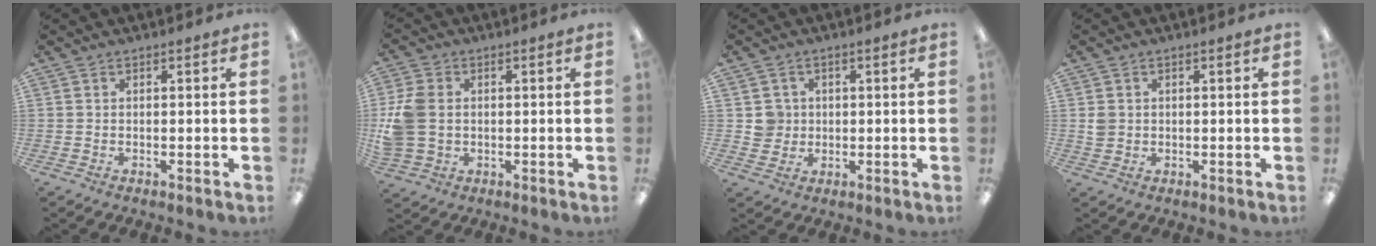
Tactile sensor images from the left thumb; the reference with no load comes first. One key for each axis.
{"total": 9.5, "fx": 0.5, "fy": 7.6, "fz": 5.7, "tx": -0.138, "ty": 0.017, "tz": 0.015}
{"total": 4.5, "fx": 0.6, "fy": 4.4, "fz": 0.7, "tx": -0.011, "ty": 0.005, "tz": 0.009}
{"total": 2.5, "fx": 0.4, "fy": 2.3, "fz": 0.9, "tx": -0.012, "ty": 0.001, "tz": 0.005}